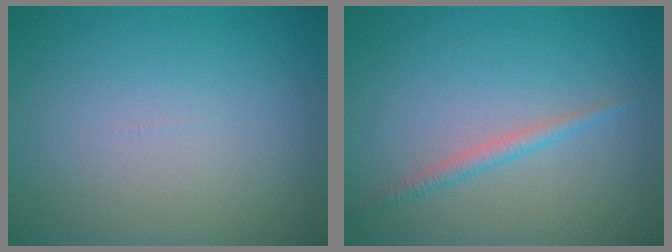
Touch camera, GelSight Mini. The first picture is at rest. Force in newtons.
{"total": 1.4, "press": 1.4, "slide": 0.0}